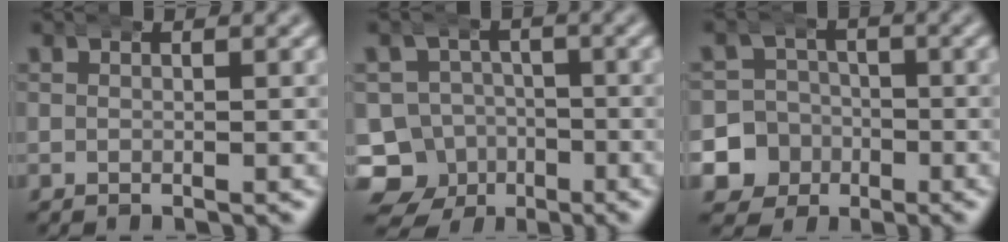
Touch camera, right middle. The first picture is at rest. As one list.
[{"total": 14.2, "force": [-5.5, 12.8, 3.2], "torque": [-0.095, -0.082, -0.082]}, {"total": 12.2, "force": [-4.5, 11.2, 1.8], "torque": [-0.069, -0.060, -0.075]}]